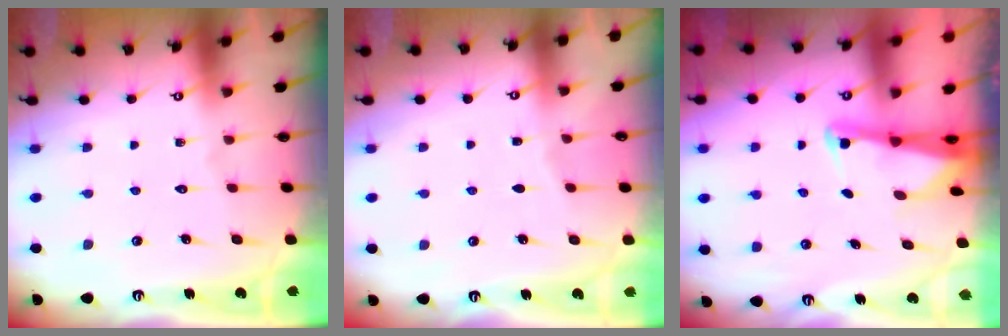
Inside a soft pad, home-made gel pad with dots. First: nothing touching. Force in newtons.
{"total": 2.1, "press": 2.1, "slide": 0.3}
{"total": 2.4, "press": 2.4, "slide": 0.3}